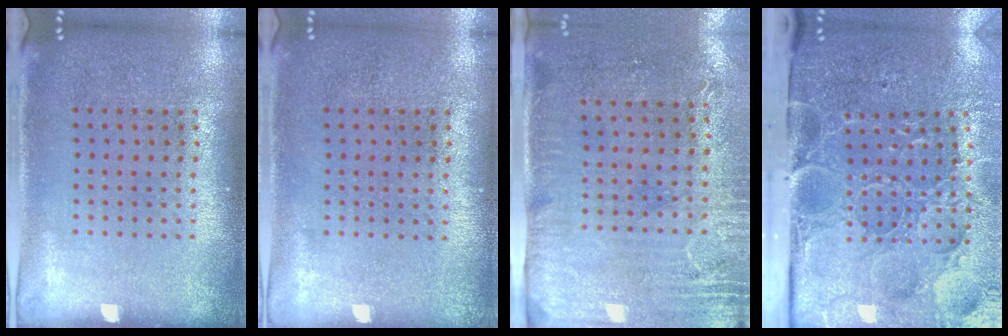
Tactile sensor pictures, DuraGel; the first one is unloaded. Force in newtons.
{"total": 0.0}
{"total": 3.0, "press": 2.4, "slide": 1.7}
{"total": 5.1, "press": 4.1, "slide": 3.0}